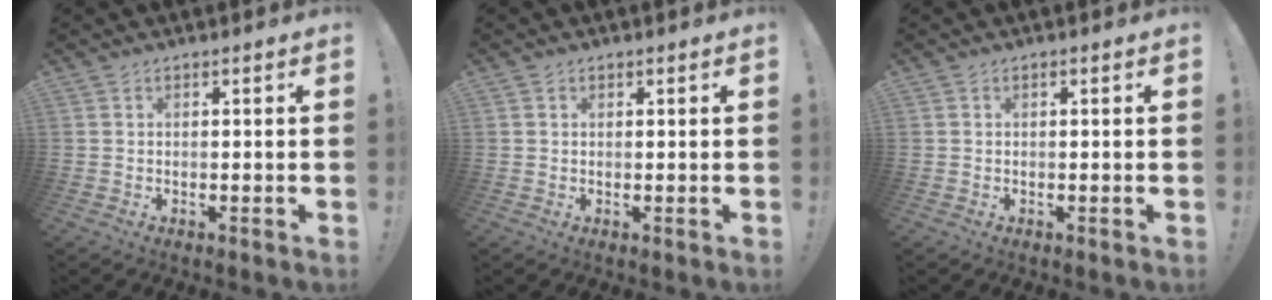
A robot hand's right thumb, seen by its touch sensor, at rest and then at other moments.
{"total": 0.6, "force": [0.4, 0.4, 0.1], "torque": [0.005, -0.002, 0.006]}
{"total": 0.0}